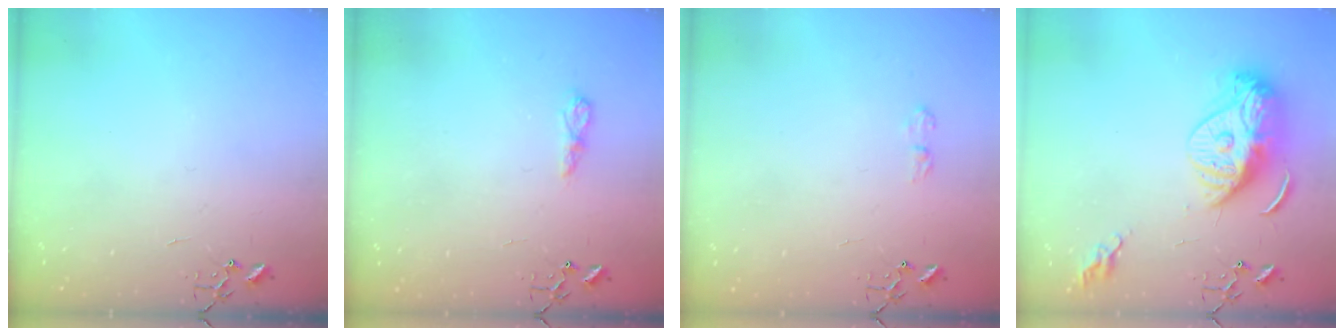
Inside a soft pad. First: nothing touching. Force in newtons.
{"total": 5.5, "press": 5.5, "slide": 0.6}
{"total": 6.4, "press": 6.4, "slide": 0.9}
{"total": 15.5, "press": 15.4, "slide": 1.3}